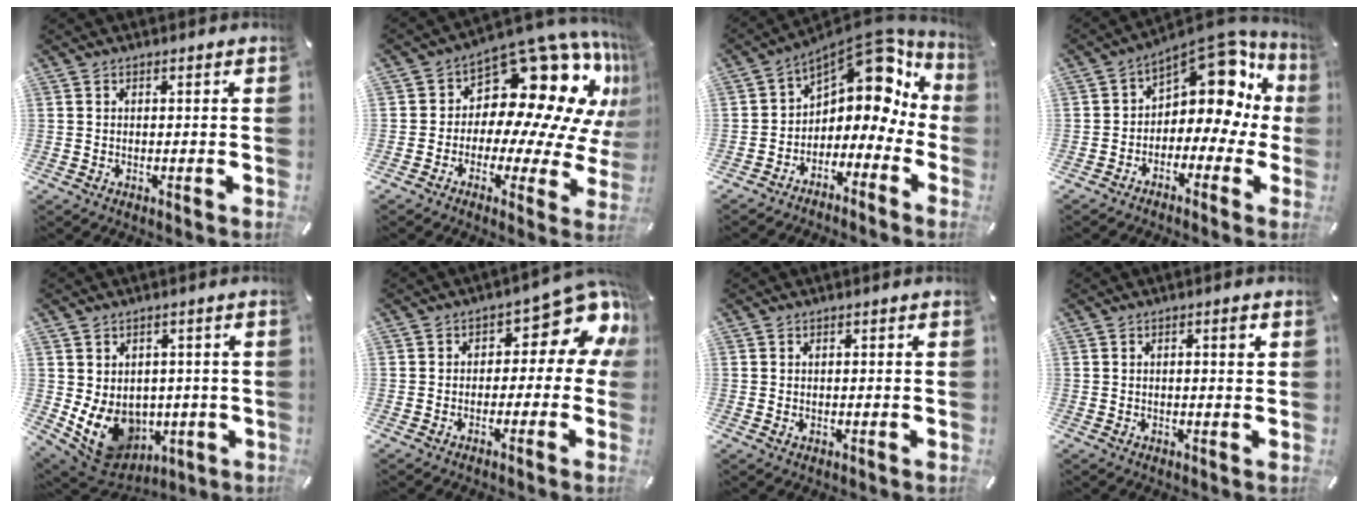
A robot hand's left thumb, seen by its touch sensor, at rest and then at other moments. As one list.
[{"total": 19.7, "force": [10.1, 11.0, 12.9], "torque": [-0.177, -0.101, 0.173]}, {"total": 10.5, "force": [6.6, 6.0, 5.7], "torque": [-0.088, -0.065, 0.112]}, {"total": 13.2, "force": [6.3, 8.0, 8.3], "torque": [-0.113, -0.057, 0.107]}, {"total": 10.1, "force": [-0.4, 8.9, 4.8], "torque": [-0.101, -0.017, 0.002]}, {"total": 10.0, "force": [5.1, 5.1, 7.0], "torque": [-0.079, -0.049, 0.084]}, {"total": 0.7, "force": [0.1, 0.5, 0.4], "torque": [-0.001, -0.001, -0.001]}, {"total": 2.0, "force": [0.5, 0.6, 1.9], "torque": [-0.022, -0.002, 0.004]}]